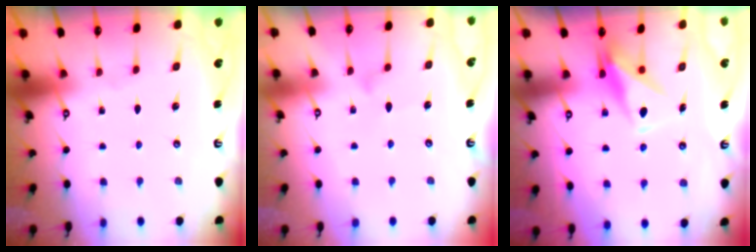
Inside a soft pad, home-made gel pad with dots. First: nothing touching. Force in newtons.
{"total": 7.3, "press": 7.3, "slide": 0.4}
{"total": 8.5, "press": 8.4, "slide": 0.8}